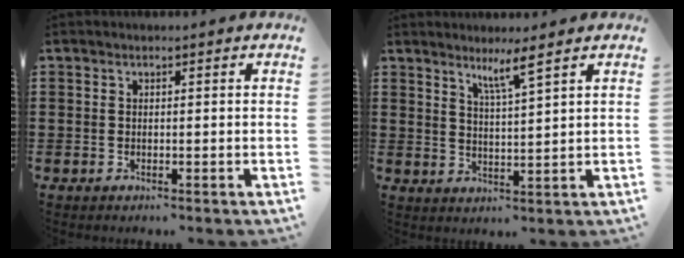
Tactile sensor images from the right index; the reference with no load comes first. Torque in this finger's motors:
{"motor_torque": [0.02, 0.00, 0.16, 0.06]}